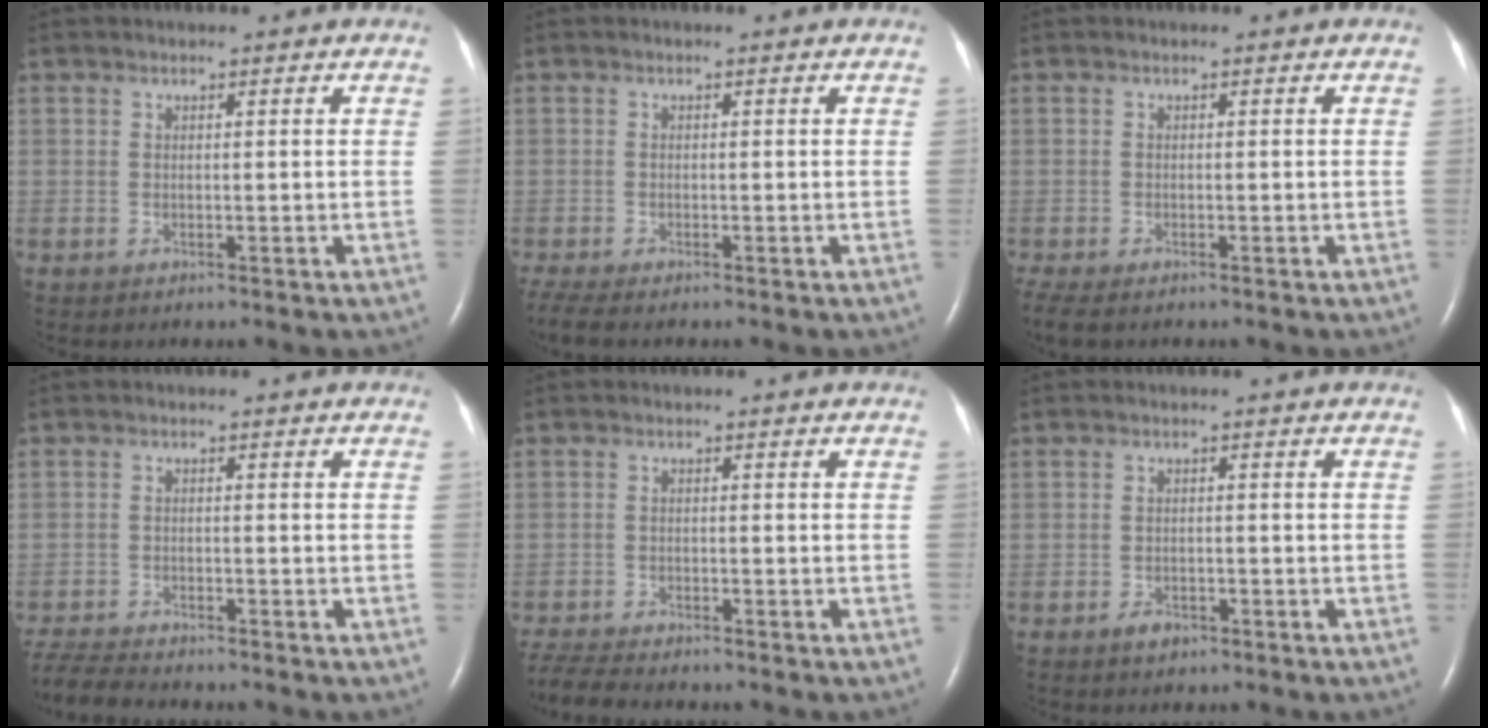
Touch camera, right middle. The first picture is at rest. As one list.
[{"total": 3.7, "force": [-3.0, 0.6, 2.0], "torque": [-0.049, -0.014, -0.055]}, {"total": 5.0, "force": [-3.7, 2.0, 2.7], "torque": [-0.061, -0.015, -0.061]}, {"total": 6.2, "force": [-6.0, 0.4, 1.6], "torque": [-0.034, -0.020, -0.107]}, {"total": 6.1, "force": [-5.7, 0.5, 2.1], "torque": [-0.046, -0.018, -0.099]}, {"total": 2.0, "force": [-1.4, 1.1, 1.0], "torque": [-0.022, 0.001, -0.018]}]